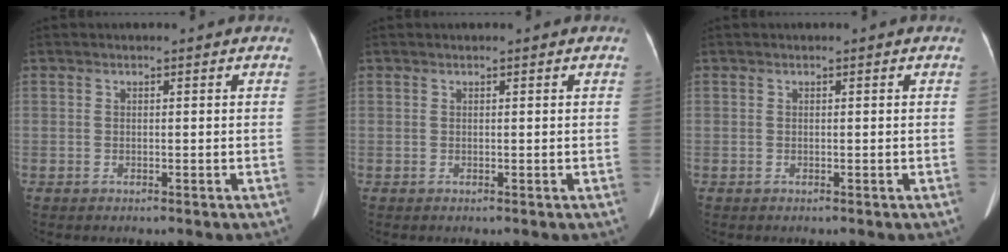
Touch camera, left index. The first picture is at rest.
{"total": 0.0}
{"total": 0.0}